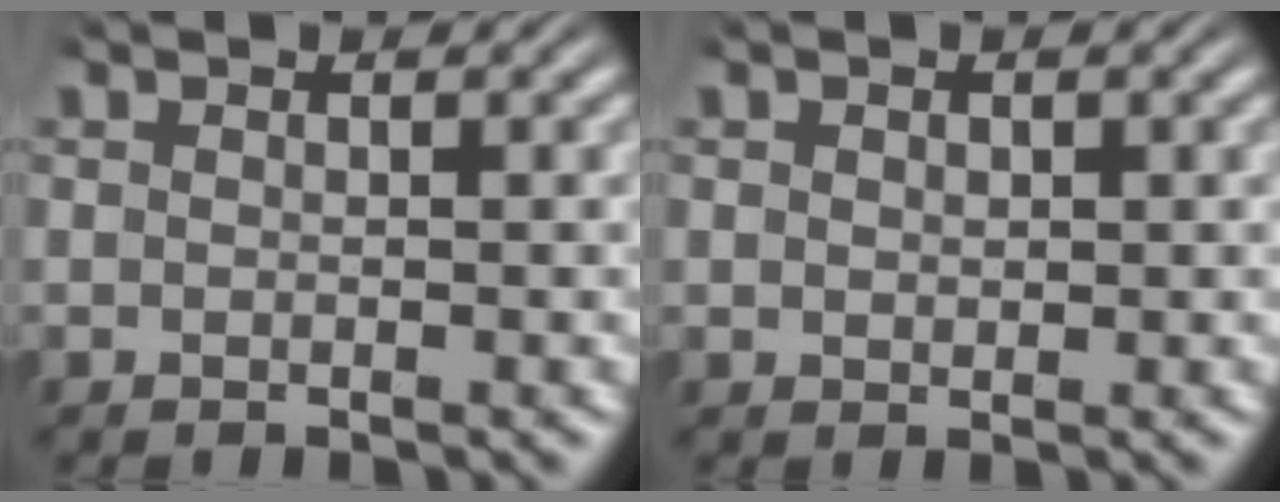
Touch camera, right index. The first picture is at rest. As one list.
[{"total": 0.5, "force": [0.3, 0.3, 0.4], "torque": [-0.007, -0.007, 0.013]}]